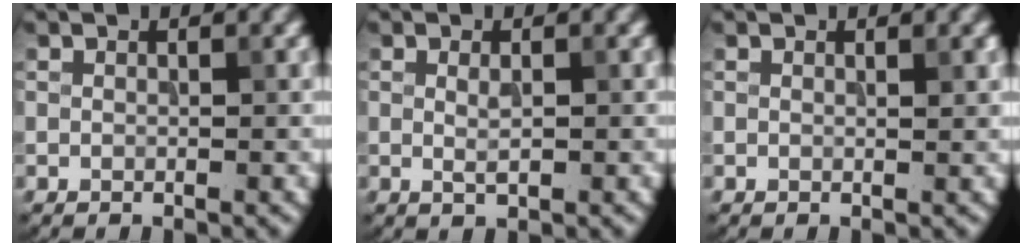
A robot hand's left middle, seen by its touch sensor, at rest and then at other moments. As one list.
[{"total": 1.2, "force": [0.1, 0.4, 1.1], "torque": [-0.023, -0.002, 0.004]}, {"total": 0.7, "force": [0.3, 0.1, 0.6], "torque": [-0.006, -0.001, 0.004]}]